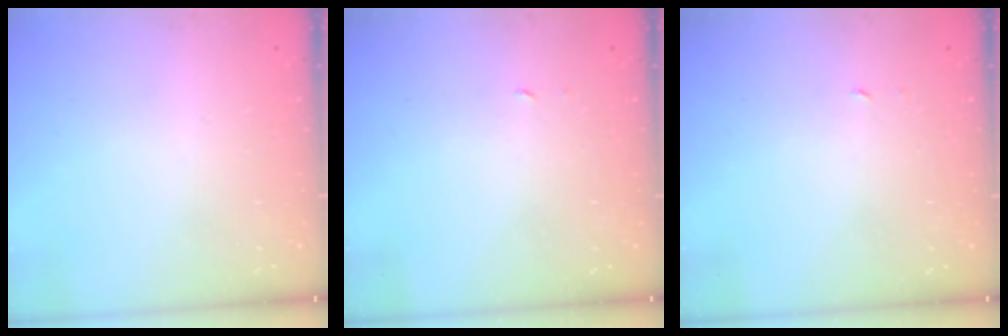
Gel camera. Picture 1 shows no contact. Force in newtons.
{"total": 1.8, "press": 1.8, "slide": 0.1}
{"total": 1.8, "press": 1.8, "slide": 0.1}